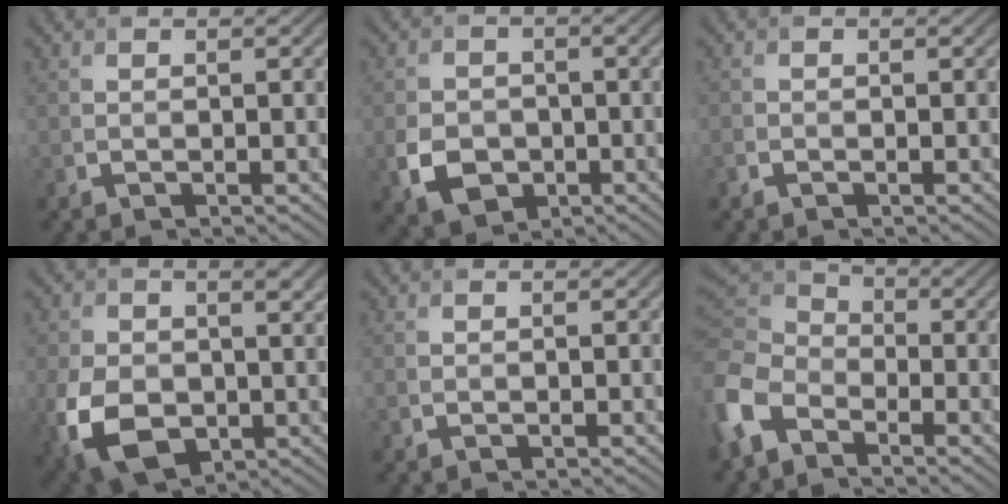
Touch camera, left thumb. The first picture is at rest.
{"total": 5.7, "force": [-1.9, 4.6, 2.9], "torque": [-0.065, -0.010, -0.043]}
{"total": 1.0, "force": [-0.6, 0.8, 0.1], "torque": [-0.002, -0.004, -0.018]}
{"total": 12.7, "force": [-1.5, 8.9, 9.0], "torque": [-0.206, -0.036, -0.022]}
{"total": 0.0}
{"total": 8.9, "force": [-3.7, 6.2, 5.3], "torque": [-0.155, -0.003, -0.094]}